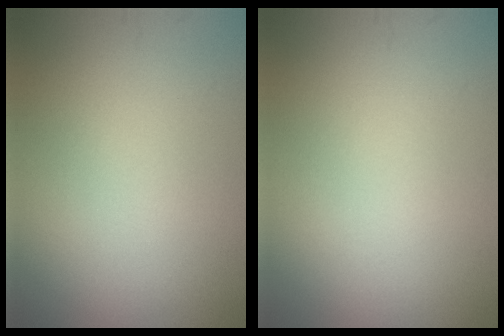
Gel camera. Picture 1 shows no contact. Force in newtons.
{"total": 0.0}